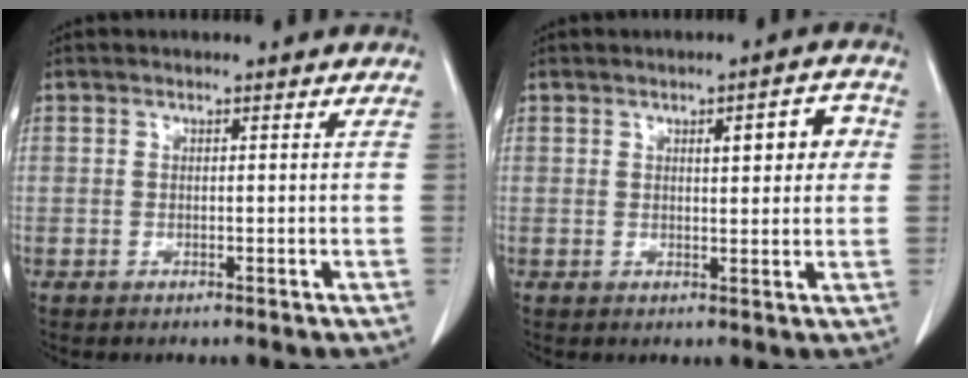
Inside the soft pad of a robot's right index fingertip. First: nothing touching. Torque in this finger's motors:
{"motor_torque": [0.22, 0.12, 0.05, 0.02]}